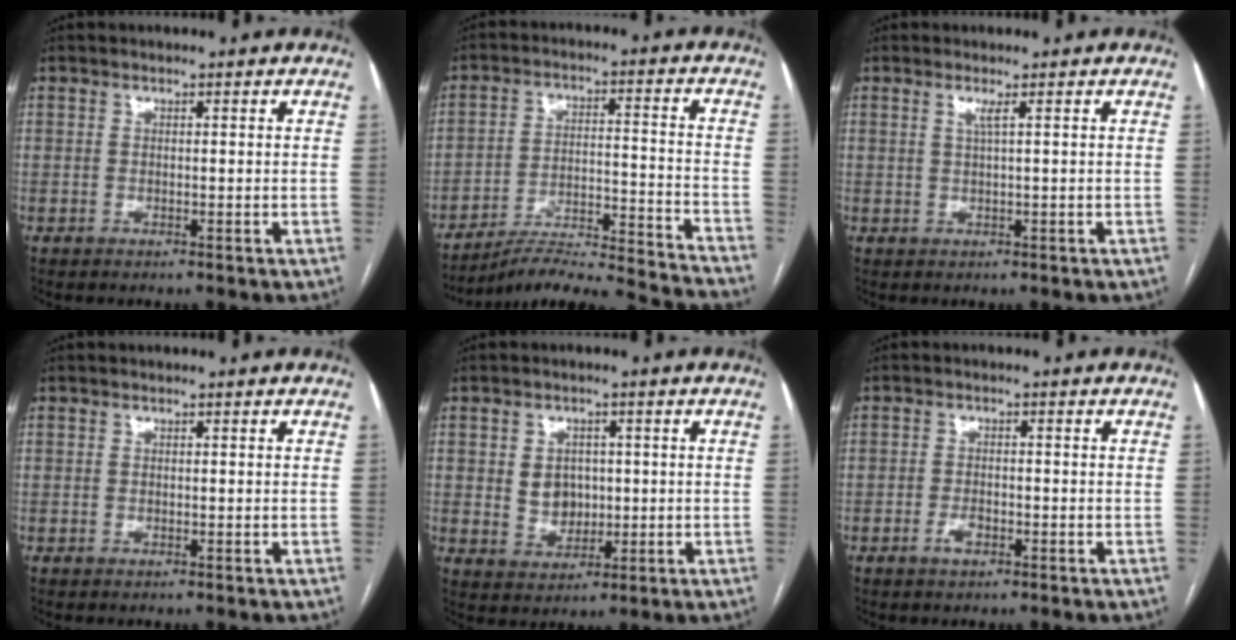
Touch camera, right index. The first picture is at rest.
{"total": 19.1, "force": [-18.2, -1.7, 5.5], "torque": [-0.072, -0.004, -0.269]}
{"total": 1.3, "force": [0.5, -0.3, 1.1], "torque": [-0.030, -0.003, 0.011]}
{"total": 0.0}
{"total": 4.9, "force": [0.5, 4.0, 2.8], "torque": [-0.042, 0.007, 0.019]}
{"total": 2.3, "force": [-1.2, 1.0, 1.7], "torque": [-0.033, 0.002, -0.021]}